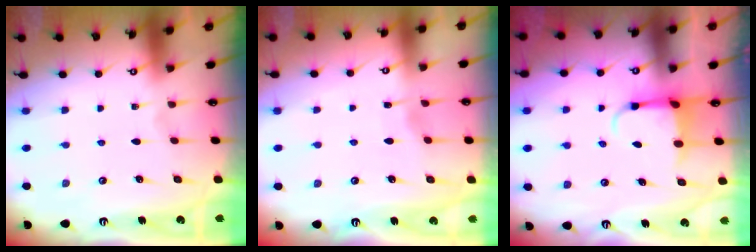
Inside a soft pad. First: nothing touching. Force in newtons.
{"total": 2.8, "press": 2.8, "slide": 0.4}
{"total": 3.8, "press": 3.6, "slide": 1.0}